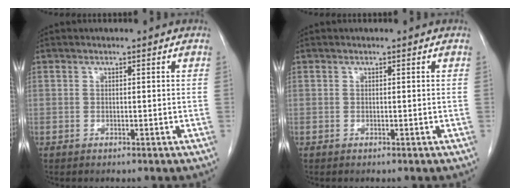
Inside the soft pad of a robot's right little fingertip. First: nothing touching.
{"total": 0.0}